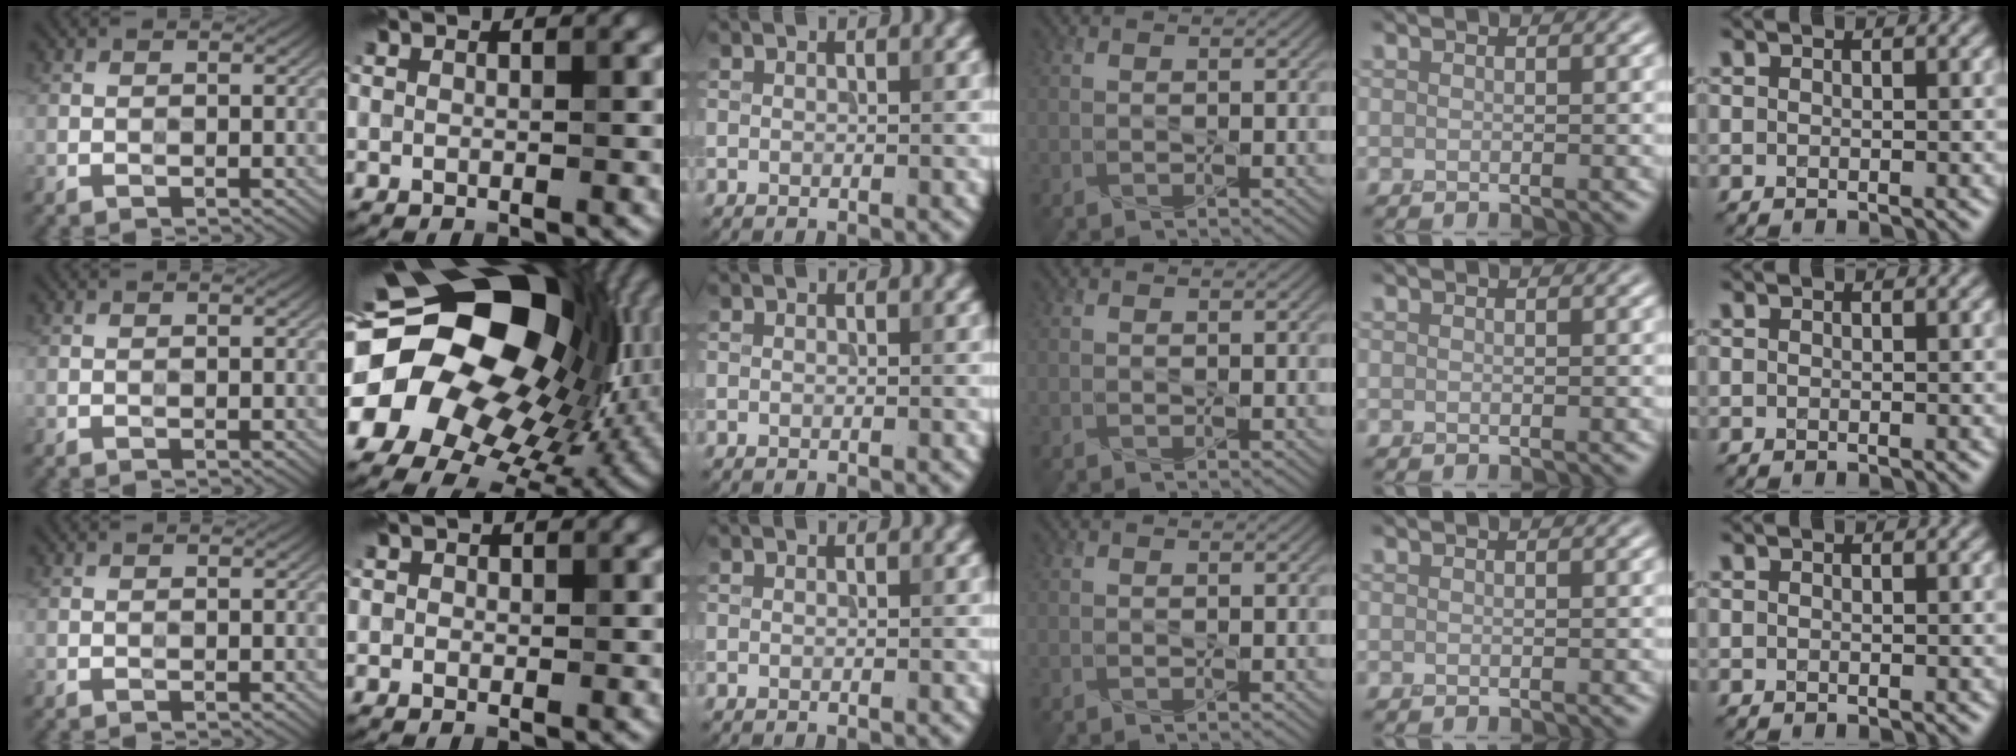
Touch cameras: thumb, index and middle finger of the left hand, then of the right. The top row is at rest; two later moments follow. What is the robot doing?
{"motion": "press", "object": "joystick"}